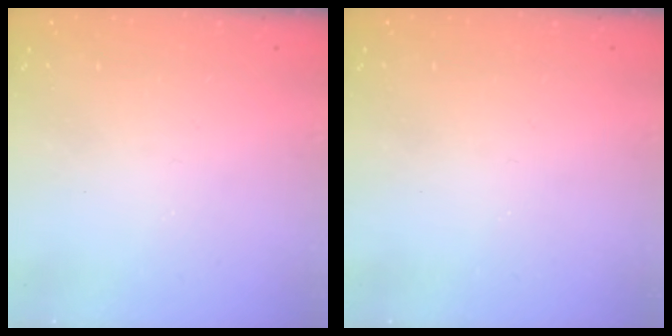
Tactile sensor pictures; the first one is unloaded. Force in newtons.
{"total": 0.0}